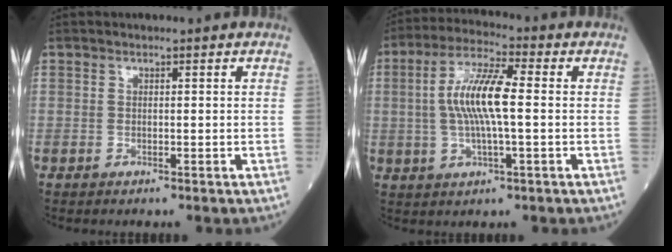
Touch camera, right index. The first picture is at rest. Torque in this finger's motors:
{"motor_torque": [1.27, 0.39, 0.26, 0.09]}